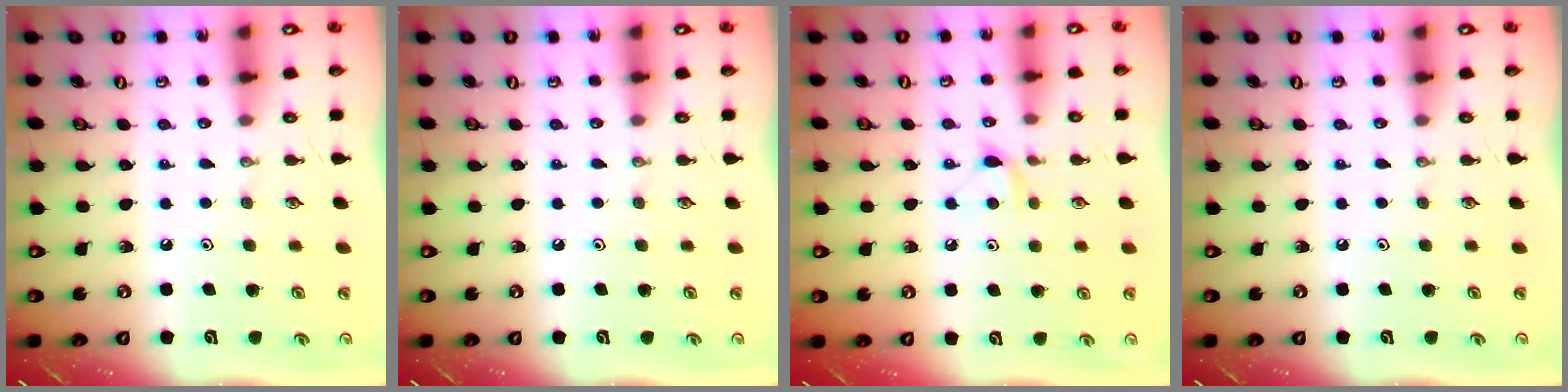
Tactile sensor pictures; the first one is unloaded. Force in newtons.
{"total": 0.0}
{"total": 5.3, "press": 5.3, "slide": 0.7}
{"total": 0.0}